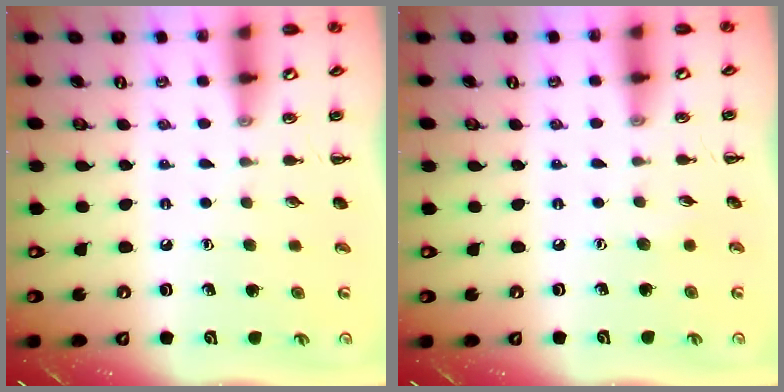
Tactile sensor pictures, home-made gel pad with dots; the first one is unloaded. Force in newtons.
{"total": 3.6, "press": 3.5, "slide": 1.0}